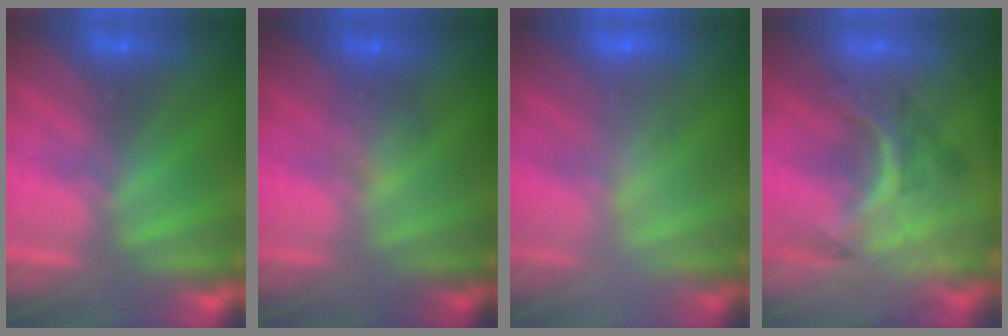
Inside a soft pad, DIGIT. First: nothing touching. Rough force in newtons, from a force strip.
{"total": 1.8}
{"total": 2.3}
{"total": 3.2}